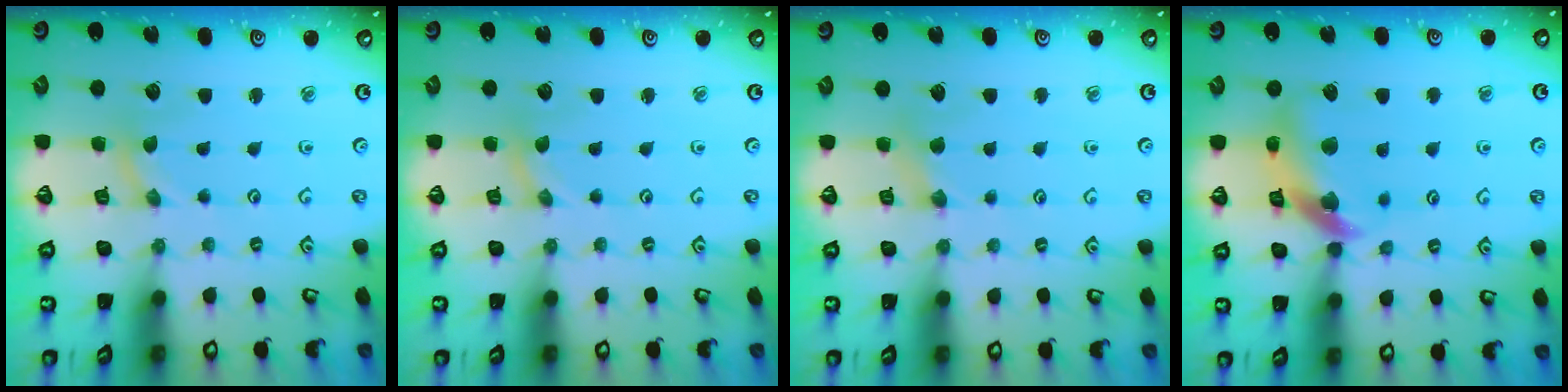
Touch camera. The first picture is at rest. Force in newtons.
{"total": 0.0}
{"total": 2.7, "press": 2.7, "slide": 0.4}
{"total": 13.0, "press": 12.9, "slide": 1.7}